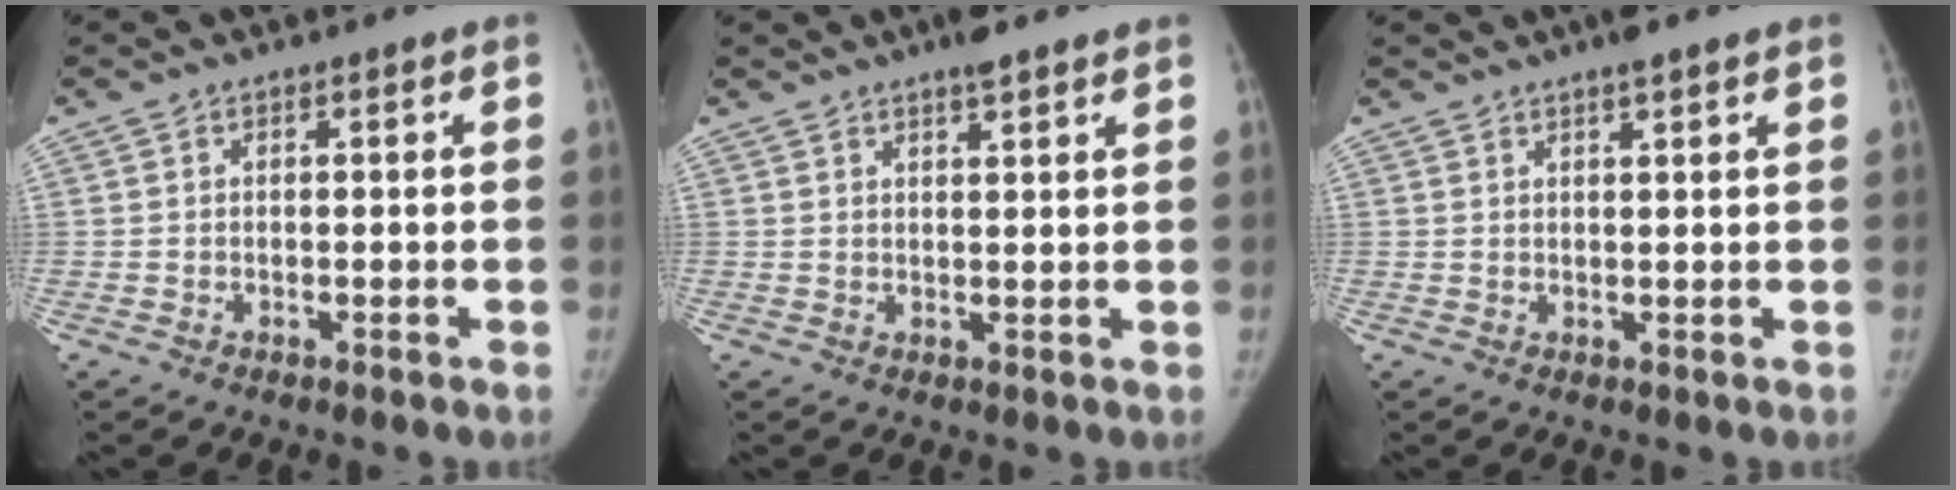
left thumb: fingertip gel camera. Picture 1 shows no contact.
{"total": 3.9, "force": [2.9, 1.0, 2.3], "torque": [-0.029, -0.012, 0.044]}
{"total": 3.2, "force": [2.3, 0.6, 2.1], "torque": [-0.030, -0.002, 0.036]}